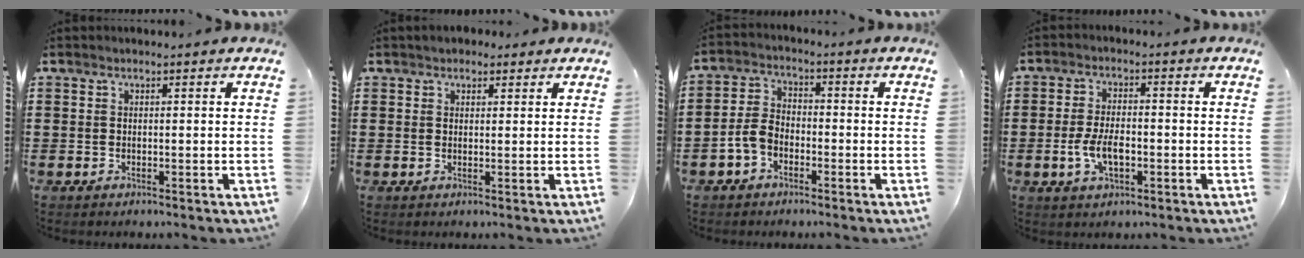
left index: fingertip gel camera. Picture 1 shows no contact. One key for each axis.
{"total": 1.7, "fx": 1.3, "fy": 0.9, "fz": 0.3, "tx": -0.011, "ty": 0.008, "tz": 0.025}
{"total": 4.4, "fx": -2.5, "fy": 2.7, "fz": 2.5, "tx": -0.067, "ty": 0.007, "tz": -0.054}
{"total": 5.6, "fx": -1.4, "fy": 2.7, "fz": 4.7, "tx": -0.103, "ty": 0.002, "tz": -0.030}